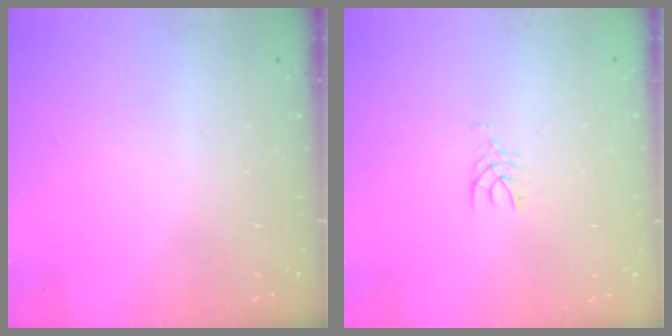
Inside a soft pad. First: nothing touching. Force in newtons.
{"total": 2.5, "press": 2.5, "slide": 0.2}